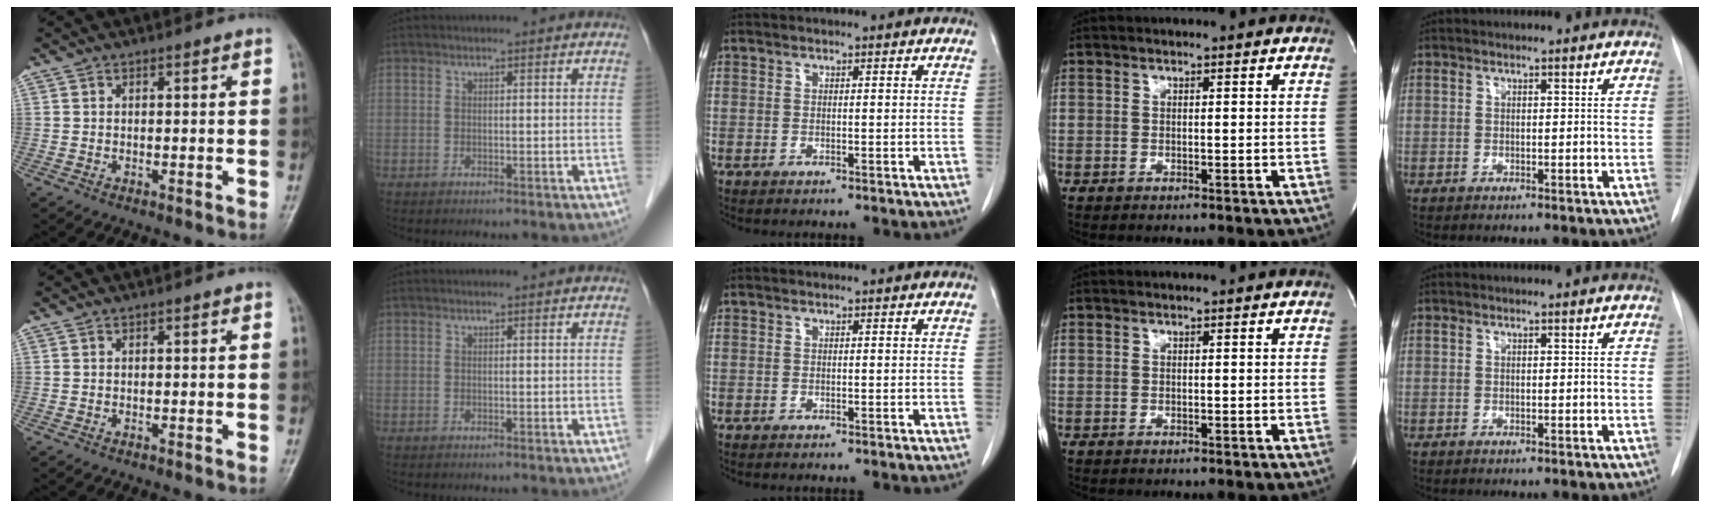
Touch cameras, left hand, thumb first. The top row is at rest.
{}